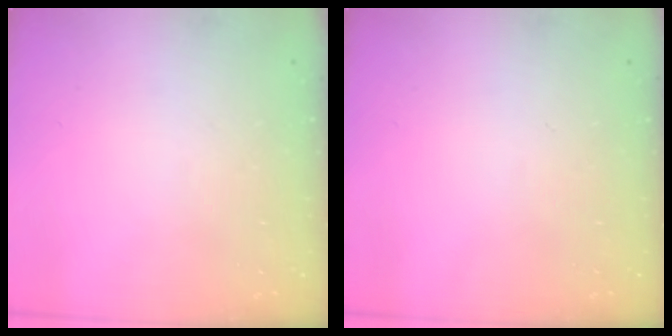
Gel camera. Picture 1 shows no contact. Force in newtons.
{"total": 0.0}